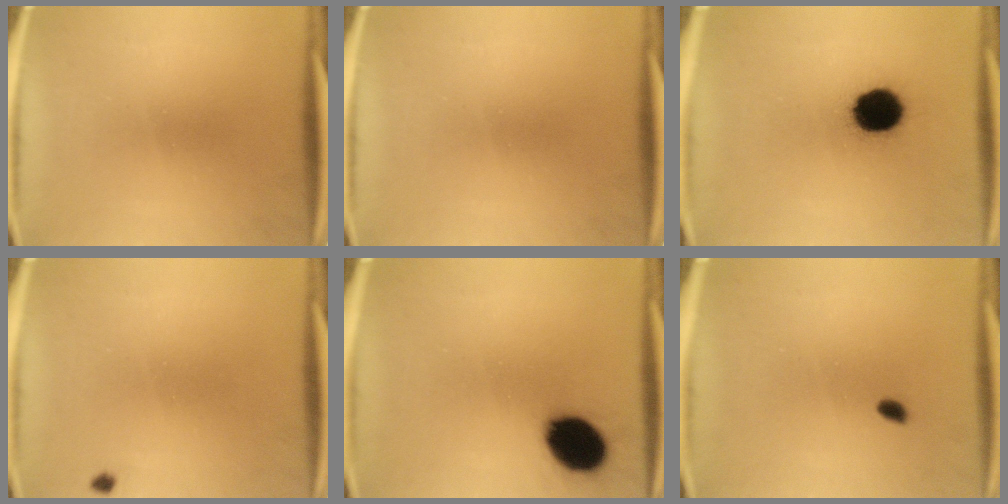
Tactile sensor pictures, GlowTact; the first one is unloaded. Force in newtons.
{"total": 0.0}
{"total": 12.9}
{"total": 0.7}
{"total": 13.0}
{"total": 1.3}